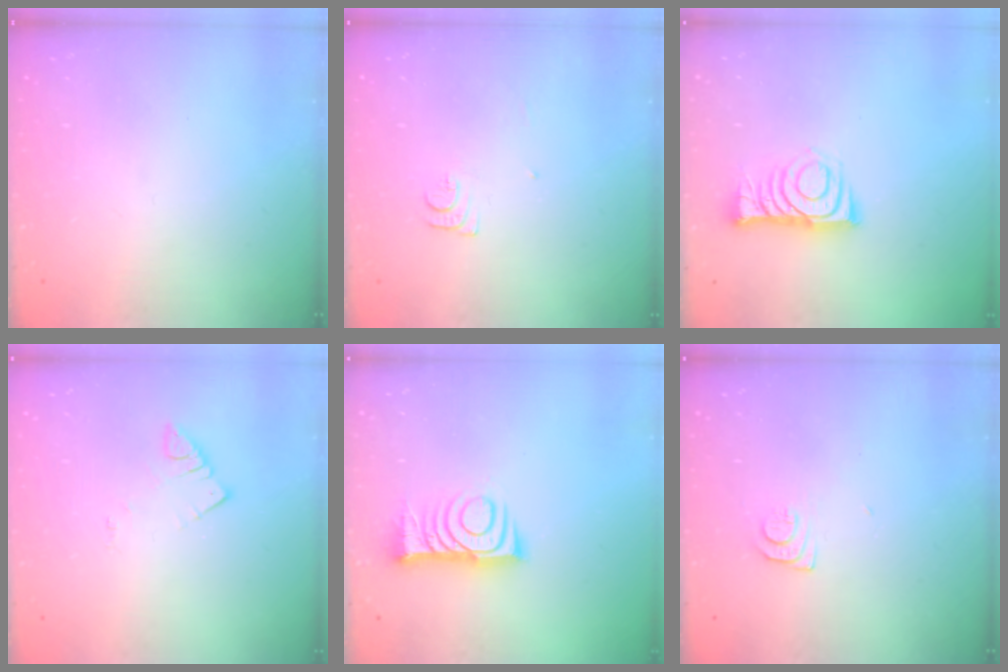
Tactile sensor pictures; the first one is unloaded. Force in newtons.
{"total": 5.9, "press": 5.9, "slide": 0.5}
{"total": 8.9, "press": 8.8, "slide": 0.9}
{"total": 2.8, "press": 2.7, "slide": 0.3}
{"total": 10.8, "press": 10.8, "slide": 0.9}
{"total": 7.3, "press": 7.2, "slide": 0.8}